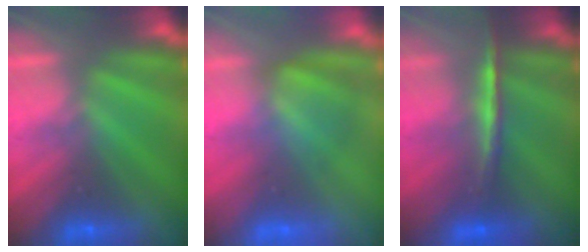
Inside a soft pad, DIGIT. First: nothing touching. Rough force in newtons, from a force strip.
{"total": 3.5}
{"total": 2.0}